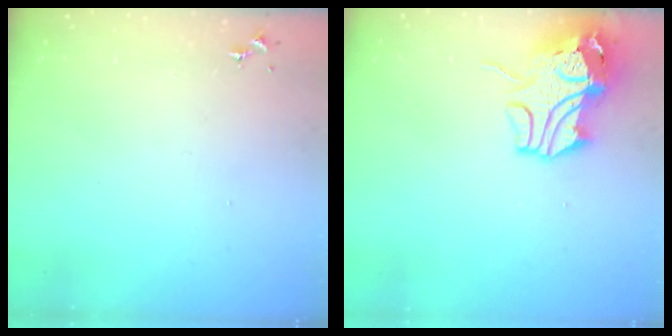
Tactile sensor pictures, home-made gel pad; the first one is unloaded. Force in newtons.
{"total": 13.3, "press": 13.1, "slide": 2.0}